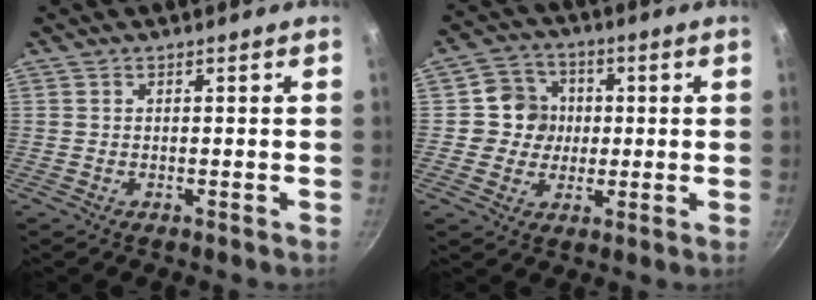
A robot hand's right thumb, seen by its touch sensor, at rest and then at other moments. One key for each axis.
{"total": 8.7, "fx": 0.3, "fy": 8.3, "fz": 2.6, "tx": 0.004, "ty": 0.015, "tz": -0.002}